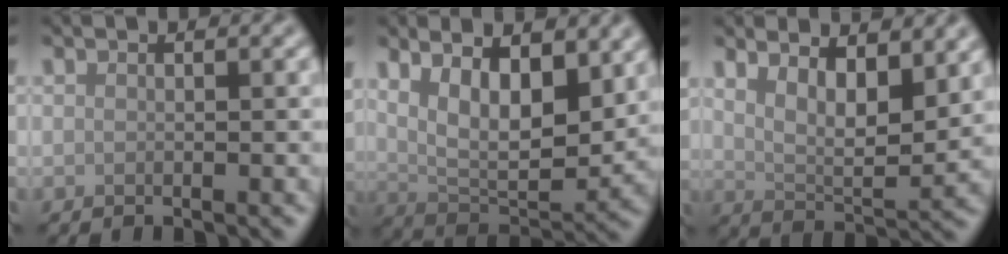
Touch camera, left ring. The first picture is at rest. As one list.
[{"total": 9.6, "force": [3.9, 4.3, 7.6], "torque": [-0.128, -0.003, 0.065]}, {"total": 6.2, "force": [3.4, 2.4, 4.6], "torque": [-0.083, -0.008, 0.059]}]